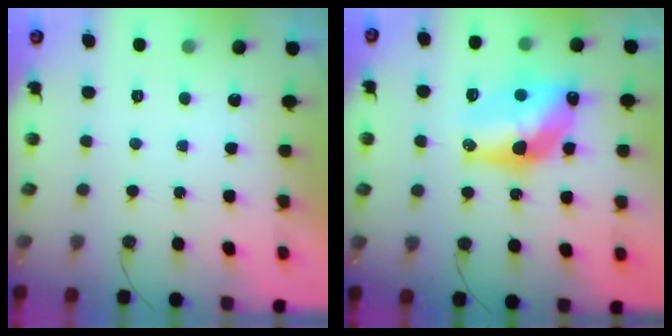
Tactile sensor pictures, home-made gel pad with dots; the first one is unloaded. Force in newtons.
{"total": 14.7, "press": 14.6, "slide": 1.2}